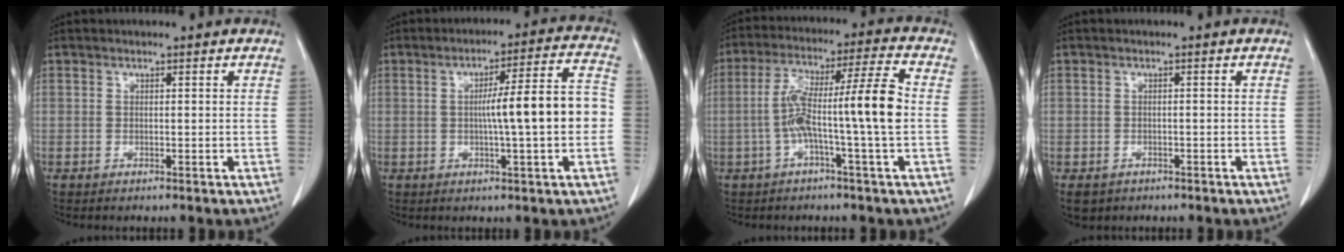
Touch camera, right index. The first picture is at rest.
{"total": 10.9, "force": [-0.9, 0.3, 10.8], "torque": [-0.157, 0.021, -0.017]}
{"total": 11.8, "force": [-1.6, -0.9, 11.7], "torque": [-0.213, 0.027, -0.032]}
{"total": 3.4, "force": [-2.1, 2.6, 0.7], "torque": [-0.010, -0.001, -0.030]}